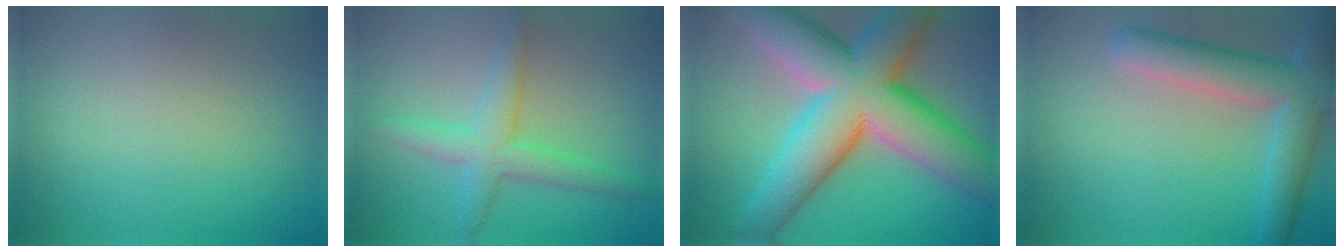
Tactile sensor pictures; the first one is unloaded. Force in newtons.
{"total": 3.7, "press": 3.7, "slide": 0.0}
{"total": 14.1, "press": 14.1, "slide": 0.6}
{"total": 5.9, "press": 5.9, "slide": 0.3}